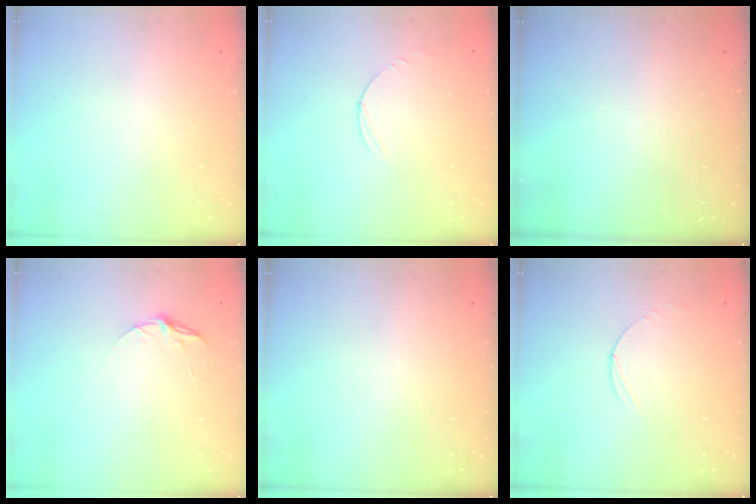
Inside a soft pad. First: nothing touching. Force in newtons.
{"total": 3.0, "press": 3.0, "slide": 0.3}
{"total": 0.0}
{"total": 5.3, "press": 5.2, "slide": 0.6}
{"total": 0.0}
{"total": 3.0, "press": 3.0, "slide": 0.3}